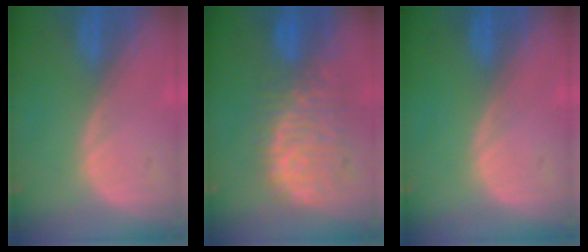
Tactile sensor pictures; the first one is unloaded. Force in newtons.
{"total": 11.0, "press": 9.6, "slide": 5.4}
{"total": 0.0}